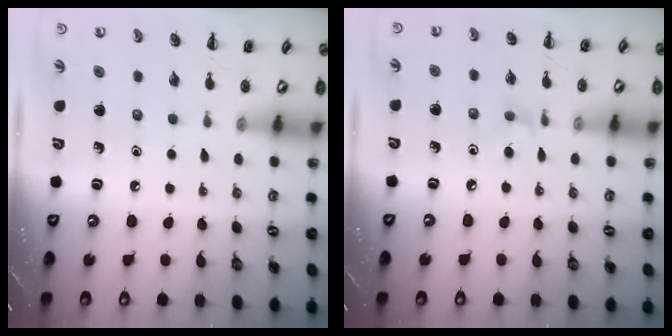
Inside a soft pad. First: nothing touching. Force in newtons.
{"total": 4.9, "press": 4.5, "slide": 1.8}